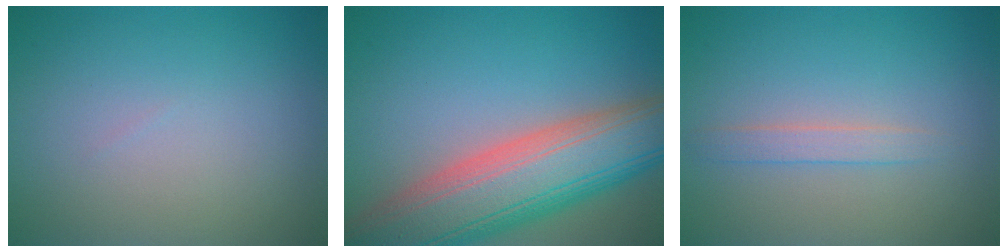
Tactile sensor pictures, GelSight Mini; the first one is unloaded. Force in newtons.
{"total": 12.1, "press": 12.1, "slide": 0.7}
{"total": 1.5, "press": 1.5, "slide": 0.1}